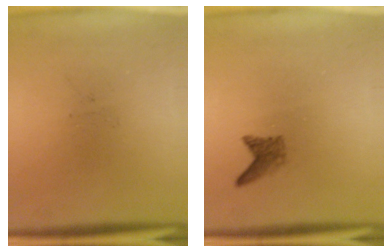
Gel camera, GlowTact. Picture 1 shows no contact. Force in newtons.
{"total": 1.7}